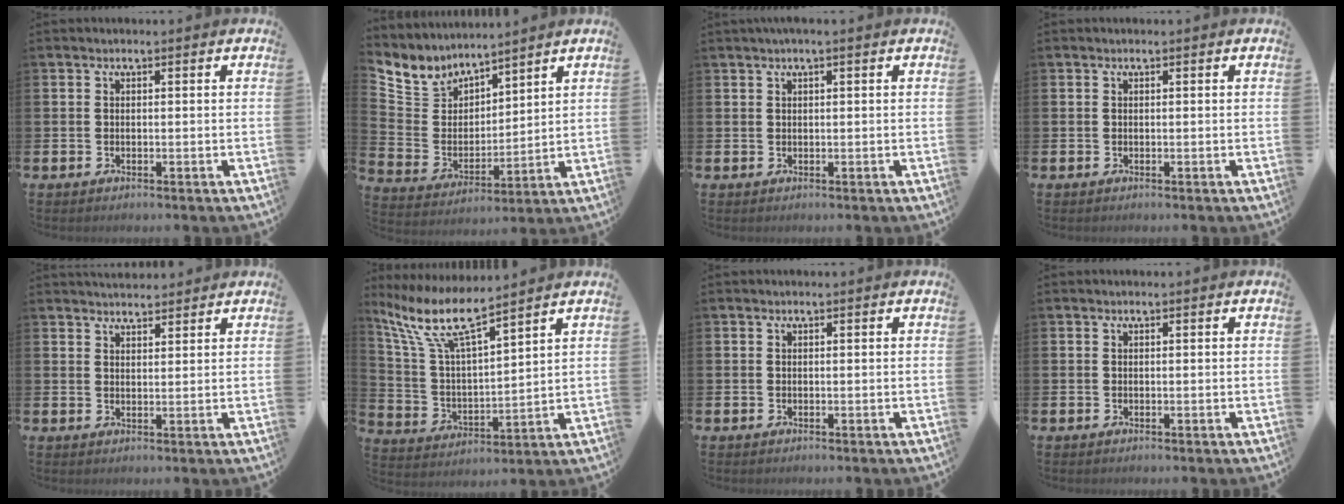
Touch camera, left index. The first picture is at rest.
{"total": 5.3, "force": [4.7, 2.3, -0.2], "torque": [-0.043, -0.043, 0.083]}
{"total": 1.0, "force": [0.7, 0.0, 0.7], "torque": [-0.020, 0.005, 0.014]}
{"total": 0.0}
{"total": 3.2, "force": [3.1, 0.7, 0.0], "torque": [0.001, -0.015, 0.056]}
{"total": 9.7, "force": [8.0, 1.9, 5.1], "torque": [-0.136, -0.036, 0.139]}
{"total": 0.0}
{"total": 0.0}